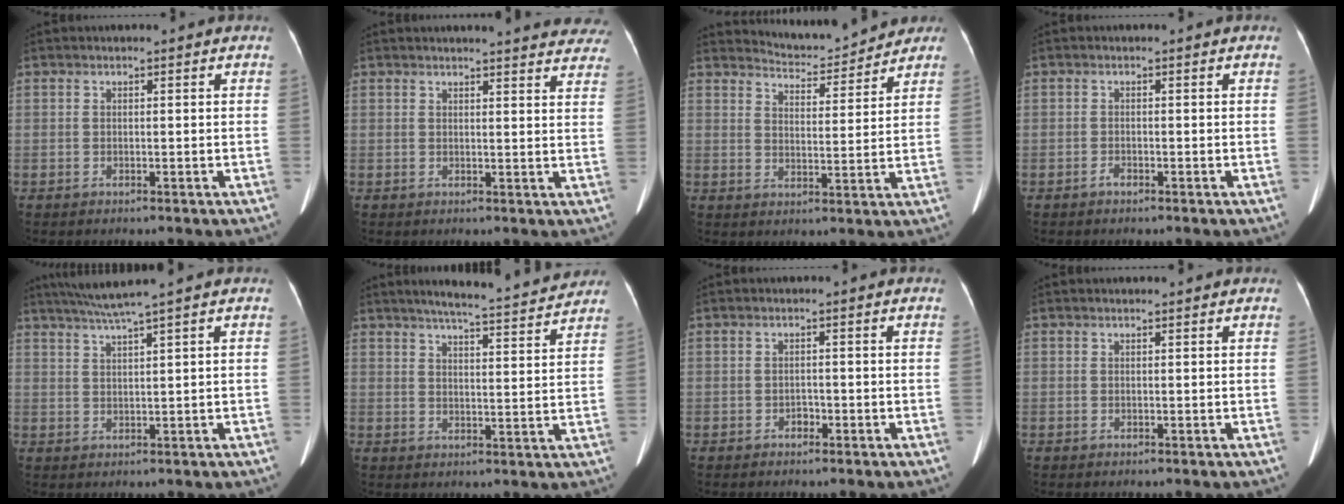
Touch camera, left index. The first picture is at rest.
{"total": 17.1, "force": [16.1, 2.7, 5.1], "torque": [-0.044, -0.042, 0.162]}
{"total": 8.5, "force": [8.3, 1.4, 0.5], "torque": [-0.014, 0.007, 0.116]}
{"total": 0.9, "force": [-0.8, 0.2, 0.2], "torque": [-0.005, -0.007, -0.013]}
{"total": 4.8, "force": [3.7, -1.7, 2.5], "torque": [-0.051, 0.005, 0.075]}
{"total": 13.3, "force": [12.1, 0.5, 5.4], "torque": [-0.083, 0.001, 0.152]}
{"total": 1.1, "force": [-0.9, 0.6, 0.3], "torque": [-0.003, -0.004, -0.015]}
{"total": 1.0, "force": [1.0, 0.2, 0.3], "torque": [-0.009, 0.013, 0.013]}